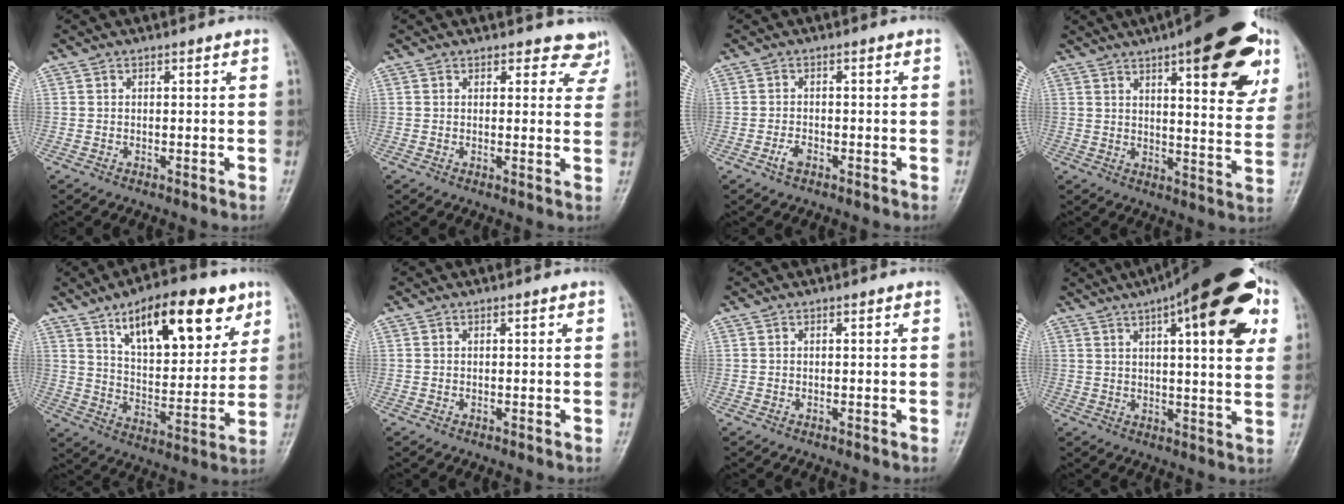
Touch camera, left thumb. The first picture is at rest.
{"total": 5.3, "force": [4.7, 2.4, 0.1], "torque": [0.043, -0.026, 0.030]}
{"total": 2.1, "force": [-1.2, 1.1, 1.3], "torque": [-0.028, 0.006, -0.023]}
{"total": 22.6, "force": [10.9, 7.2, 18.4], "torque": [-0.211, -0.024, 0.144]}
{"total": 20.2, "force": [11.0, 8.8, 14.5], "torque": [-0.170, -0.044, 0.178]}
{"total": 0.0}
{"total": 0.0}
{"total": 22.7, "force": [10.0, 6.7, 19.3], "torque": [-0.255, -0.002, 0.134]}